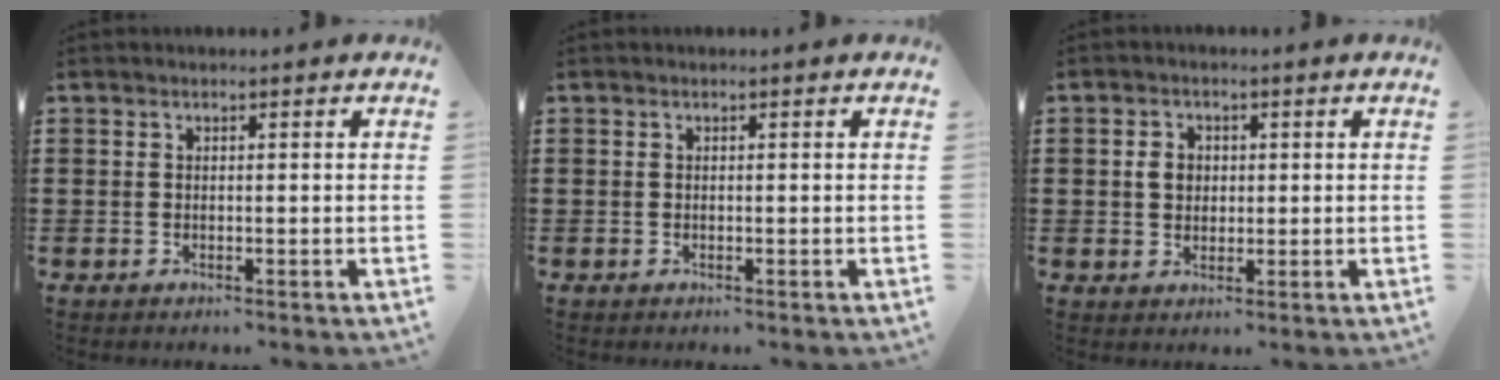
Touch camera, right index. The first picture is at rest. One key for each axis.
{"total": 0.0}
{"total": 2.6, "fx": 0.1, "fy": 2.2, "fz": 1.4, "tx": -0.033, "ty": 0.010, "tz": 0.000}